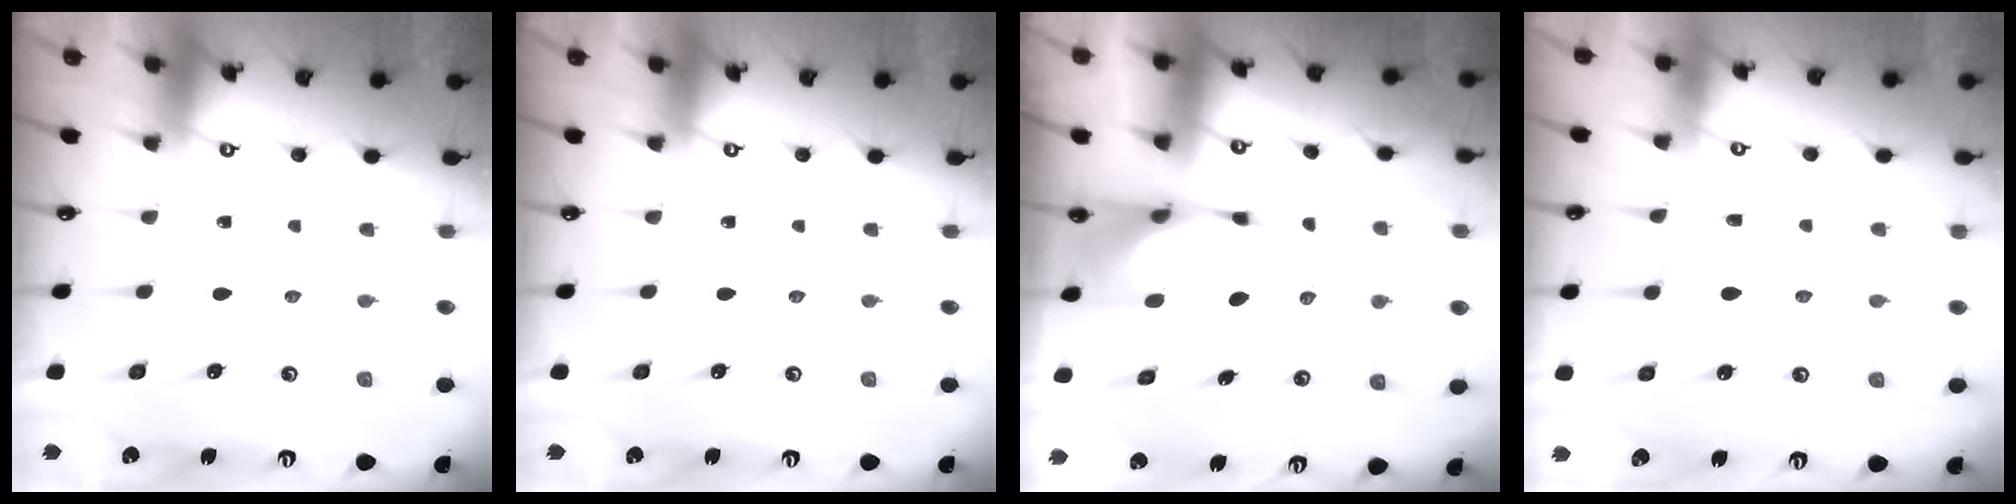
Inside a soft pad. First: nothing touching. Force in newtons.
{"total": 0.0}
{"total": 0.6, "press": 0.2, "slide": 0.5}
{"total": 2.4, "press": 2.1, "slide": 1.2}